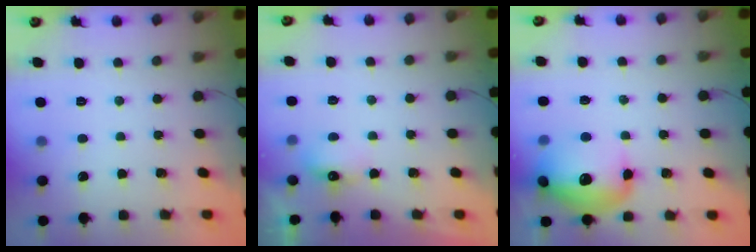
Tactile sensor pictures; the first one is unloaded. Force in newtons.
{"total": 4.3, "press": 4.2, "slide": 1.2}
{"total": 15.3, "press": 15.2, "slide": 2.1}